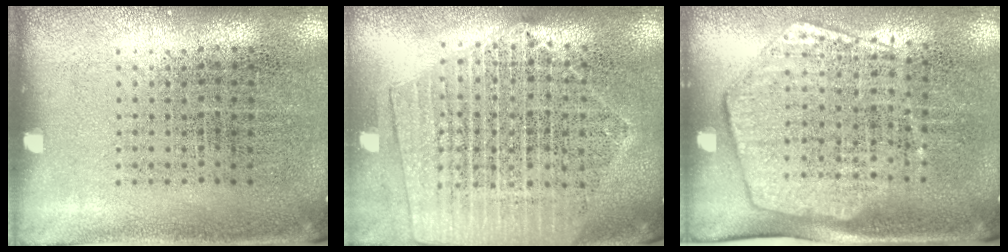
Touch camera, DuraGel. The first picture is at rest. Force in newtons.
{"total": 1.9, "press": 1.8, "slide": 0.7}
{"total": 1.8, "press": 1.6, "slide": 0.8}